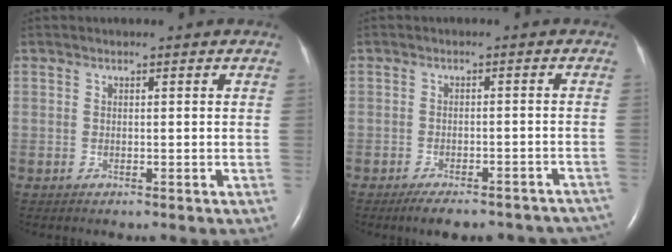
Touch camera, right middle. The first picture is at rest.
{"total": 14.5, "force": [-12.7, 4.2, 5.5], "torque": [-0.065, 0.016, -0.145]}